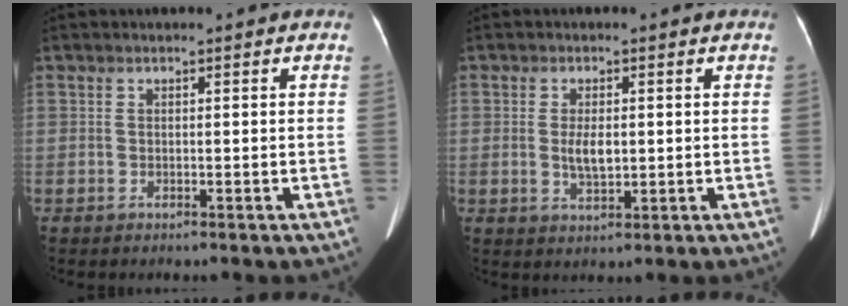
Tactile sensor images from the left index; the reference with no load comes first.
{"total": 3.5, "force": [0.1, 1.4, 3.2], "torque": [-0.066, -0.001, 0.007]}